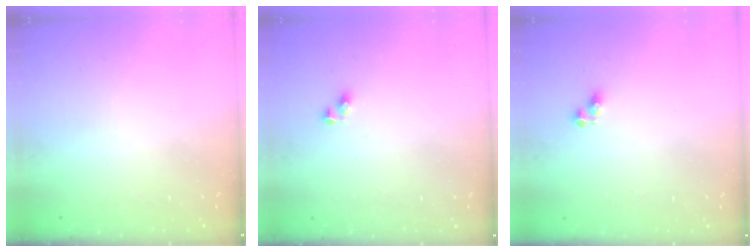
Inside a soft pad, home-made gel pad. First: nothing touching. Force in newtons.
{"total": 2.5, "press": 2.5, "slide": 0.2}
{"total": 3.4, "press": 3.4, "slide": 0.3}